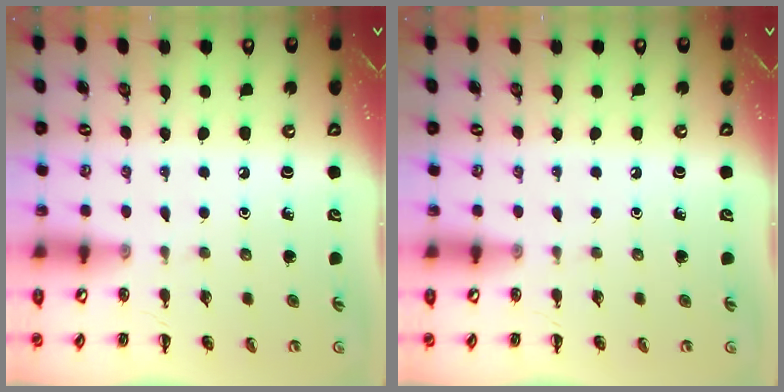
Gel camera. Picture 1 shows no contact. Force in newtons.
{"total": 0.0}